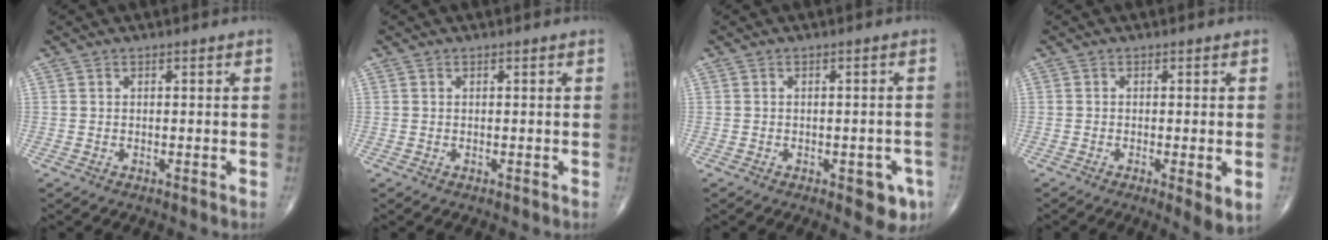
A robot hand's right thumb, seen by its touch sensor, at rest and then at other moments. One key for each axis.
{"total": 0.0}
{"total": 5.5, "fx": -2.5, "fy": 2.5, "fz": 4.2, "tx": -0.026, "ty": 0.005, "tz": -0.025}
{"total": 4.5, "fx": -1.3, "fy": 0.9, "fz": 4.2, "tx": -0.067, "ty": -0.015, "tz": -0.022}